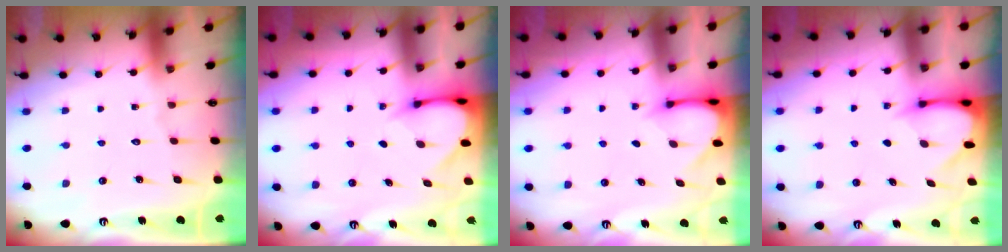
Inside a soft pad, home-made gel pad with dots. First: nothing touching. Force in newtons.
{"total": 3.4, "press": 3.4, "slide": 0.3}
{"total": 3.2, "press": 3.2, "slide": 0.3}
{"total": 3.2, "press": 3.2, "slide": 0.3}